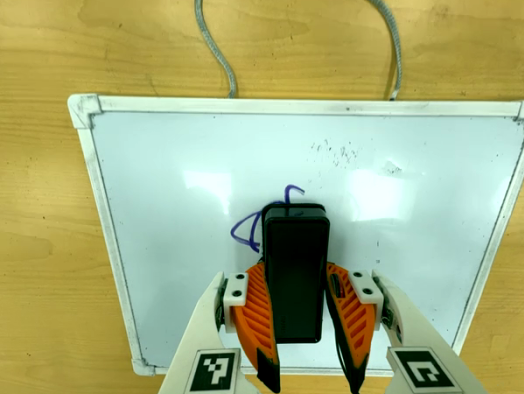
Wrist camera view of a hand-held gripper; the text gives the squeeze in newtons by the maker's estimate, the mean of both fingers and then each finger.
{"total": 10.3, "left": 10.3, "right": 10.3}